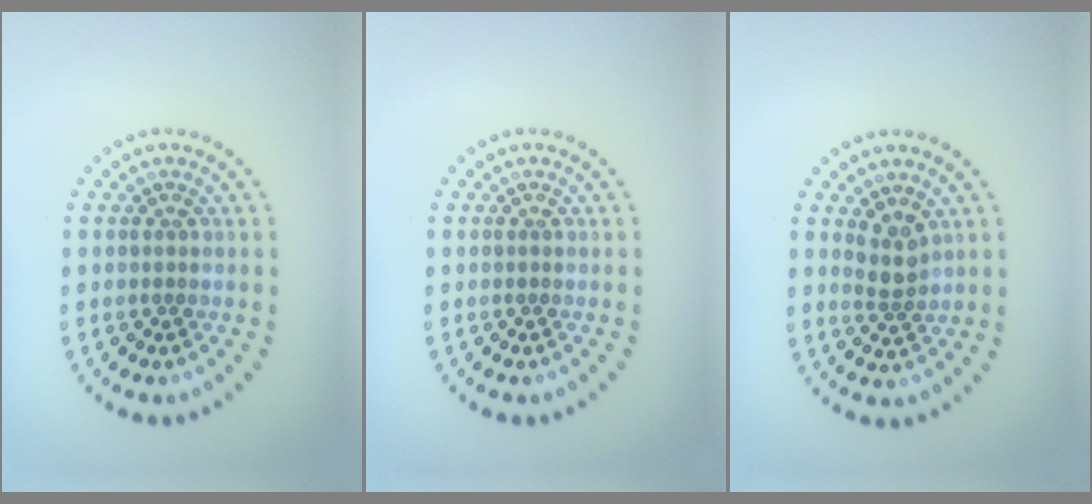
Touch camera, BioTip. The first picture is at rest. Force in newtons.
{"total": 0.0}
{"total": 2.1, "press": 1.6, "slide": 1.3}